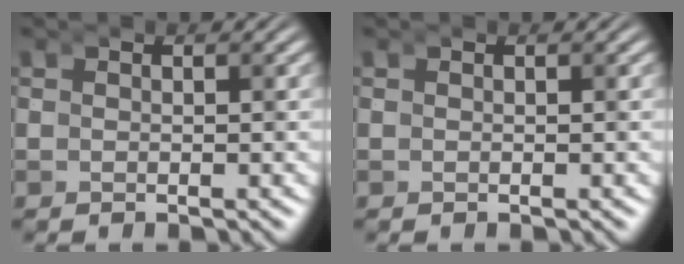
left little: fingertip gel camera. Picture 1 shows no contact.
{"total": 0.0}